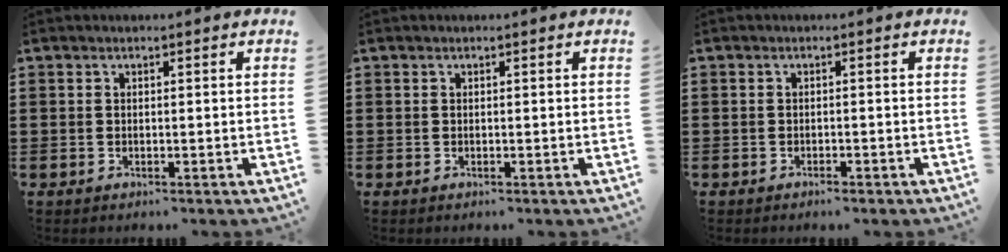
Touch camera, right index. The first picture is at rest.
{"total": 0.0}
{"total": 0.8, "force": [-0.8, 0.1, 0.2], "torque": [-0.006, -0.001, -0.016]}